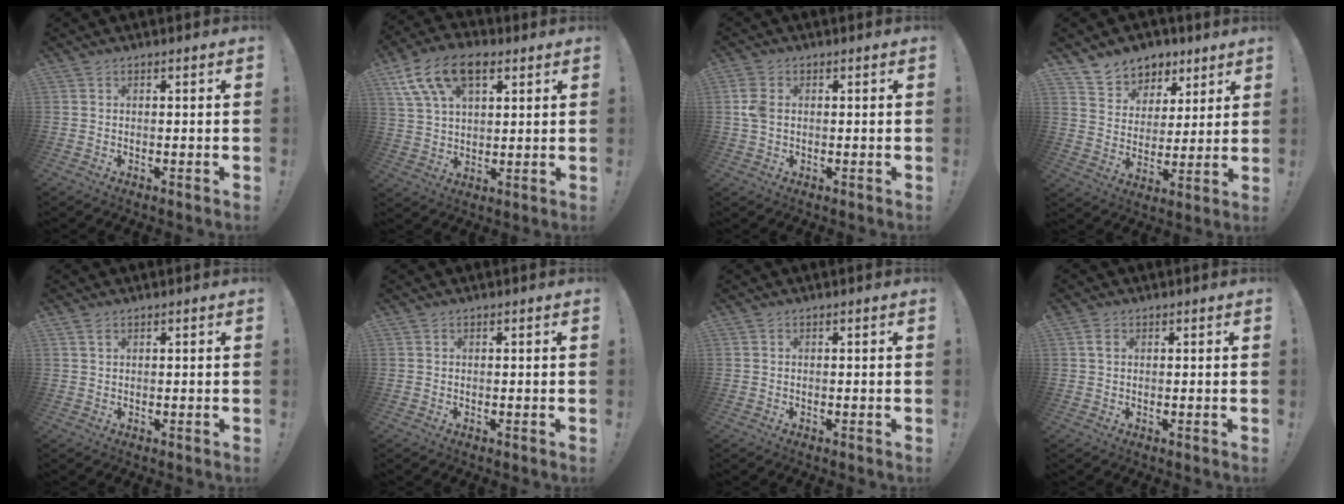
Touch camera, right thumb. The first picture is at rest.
{"total": 14.3, "force": [7.1, 8.2, 9.3], "torque": [-0.173, -0.021, 0.134]}
{"total": 4.5, "force": [0.5, 3.1, 3.3], "torque": [-0.070, 0.002, 0.010]}
{"total": 8.6, "force": [5.9, 6.2, 0.9], "torque": [-0.014, -0.050, 0.116]}
{"total": 1.5, "force": [0.9, 0.8, 1.0], "torque": [-0.018, 0.000, 0.016]}
{"total": 0.0}
{"total": 0.0}
{"total": 2.1, "force": [0.9, 1.4, 1.2], "torque": [-0.013, -0.003, 0.015]}